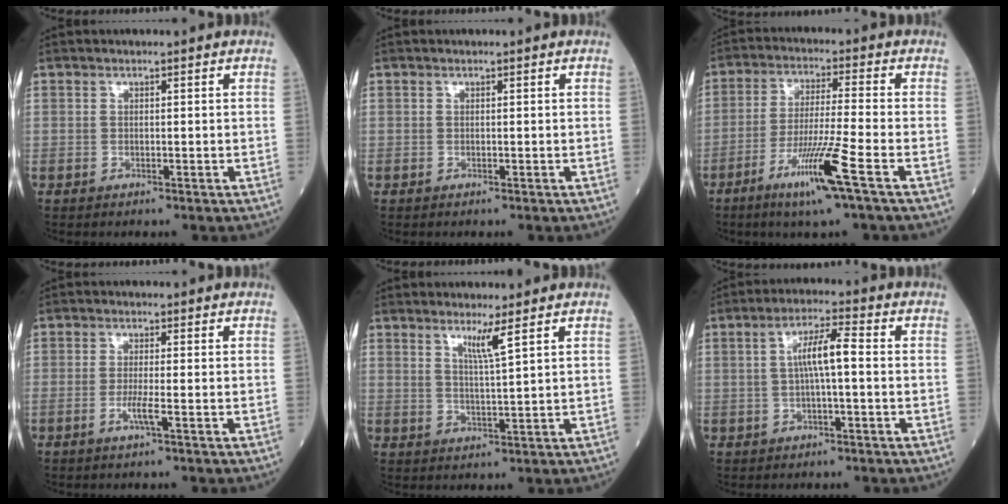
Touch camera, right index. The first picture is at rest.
{"total": 0.0}
{"total": 10.2, "force": [-5.1, -1.1, 8.7], "torque": [-0.165, -0.021, -0.098]}
{"total": 1.5, "force": [-0.4, -0.4, 1.4], "torque": [-0.030, -0.005, -0.010]}
{"total": 3.5, "force": [2.1, -0.9, 2.5], "torque": [-0.047, -0.014, 0.042]}
{"total": 5.5, "force": [0.3, 0.5, 5.5], "torque": [-0.101, 0.014, 0.004]}